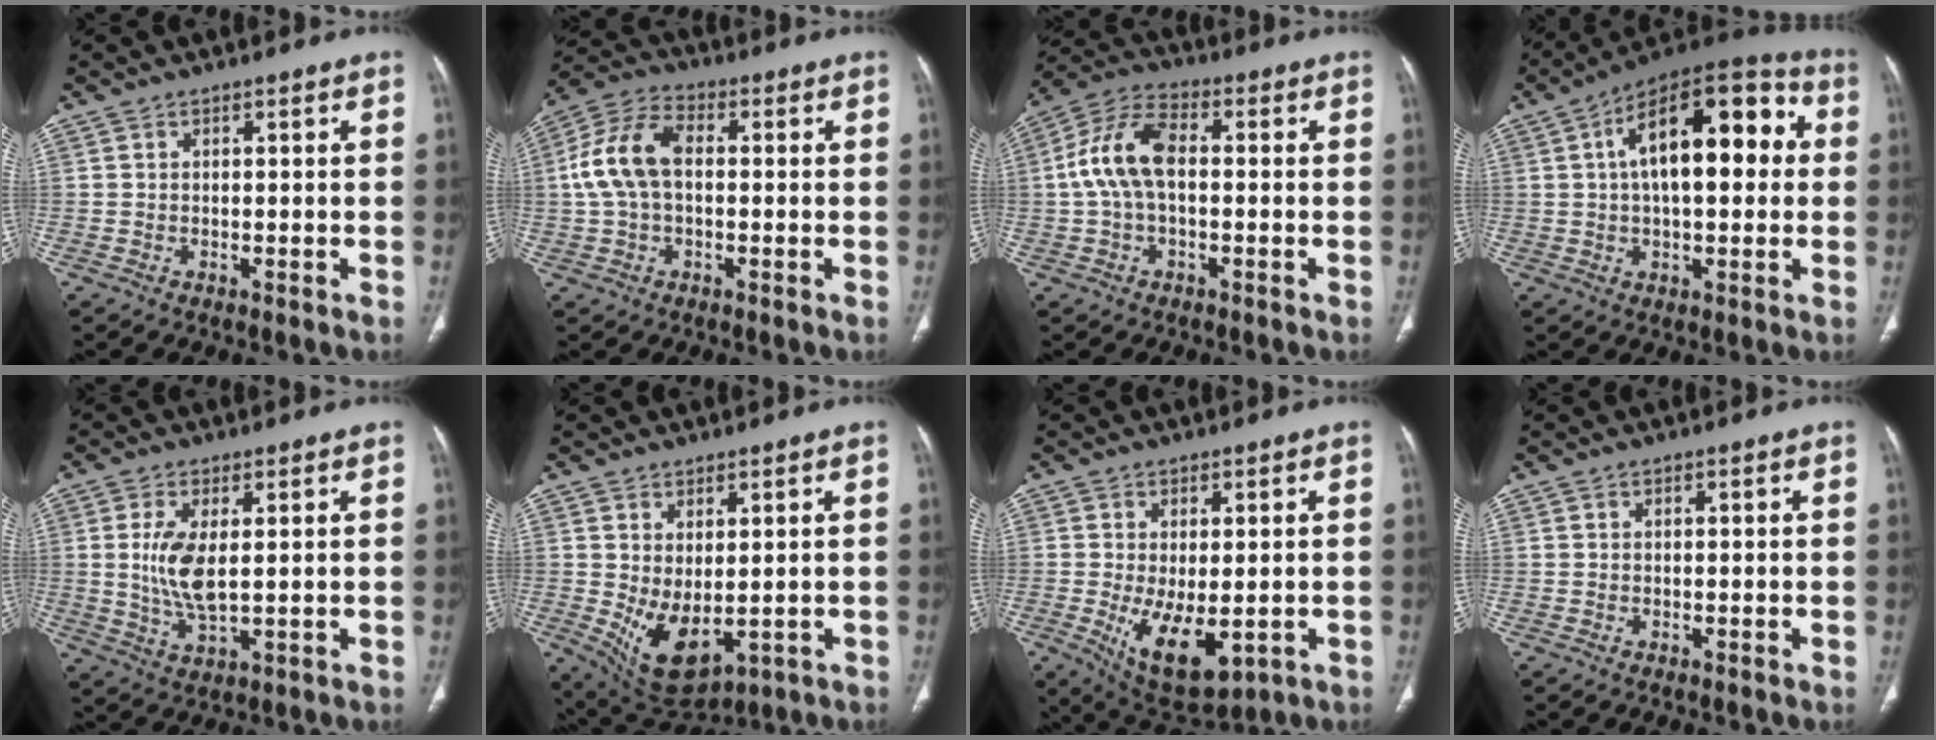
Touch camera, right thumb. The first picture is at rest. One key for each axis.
{"total": 10.9, "fx": 0.5, "fy": 6.8, "fz": 8.6, "tx": -0.179, "ty": 0.031, "tz": 0.003}
{"total": 10.7, "fx": 0.1, "fy": 5.9, "fz": 8.9, "tx": -0.187, "ty": 0.033, "tz": -0.003}
{"total": 20.0, "fx": 3.5, "fy": 9.5, "fz": 17.3, "tx": -0.242, "ty": 0.038, "tz": 0.043}
{"total": 7.7, "fx": 1.0, "fy": 3.1, "fz": 7.0, "tx": -0.151, "ty": -0.018, "tz": 0.027}
{"total": 9.1, "fx": -0.7, "fy": 4.8, "fz": 7.7, "tx": -0.126, "ty": -0.014, "tz": 0.016}
{"total": 10.7, "fx": -2.5, "fy": 5.2, "fz": 9.0, "tx": -0.140, "ty": -0.021, "tz": -0.020}
{"total": 0.0}